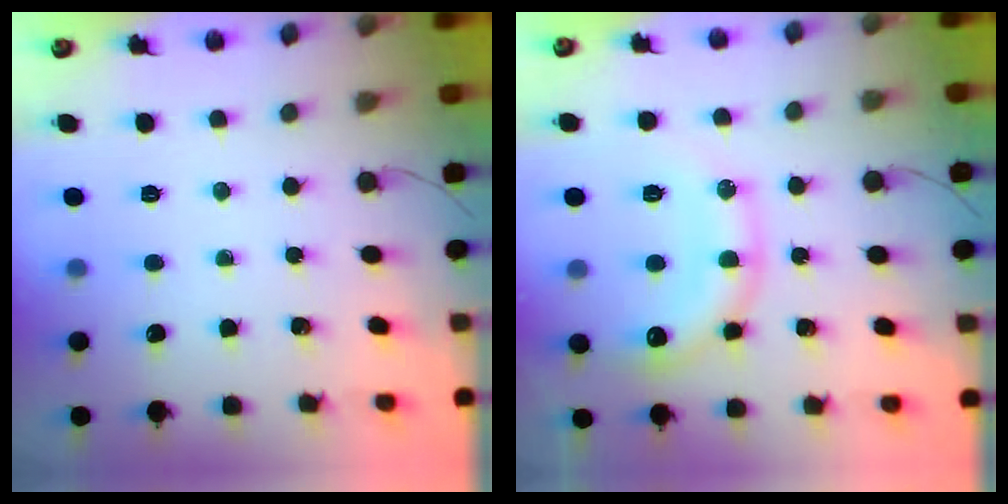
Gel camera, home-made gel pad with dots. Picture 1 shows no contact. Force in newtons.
{"total": 15.0, "press": 14.9, "slide": 1.6}